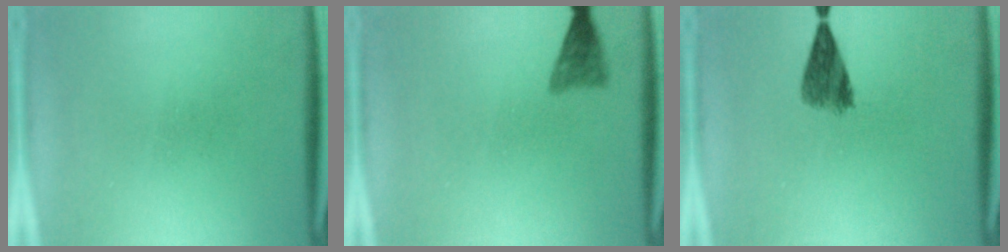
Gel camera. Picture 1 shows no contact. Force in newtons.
{"total": 2.4}
{"total": 4.2}